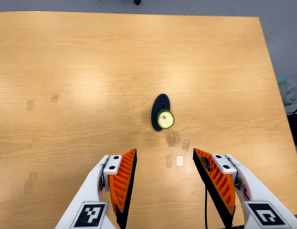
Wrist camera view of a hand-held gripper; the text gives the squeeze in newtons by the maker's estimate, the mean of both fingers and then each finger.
{"total": 0.0}